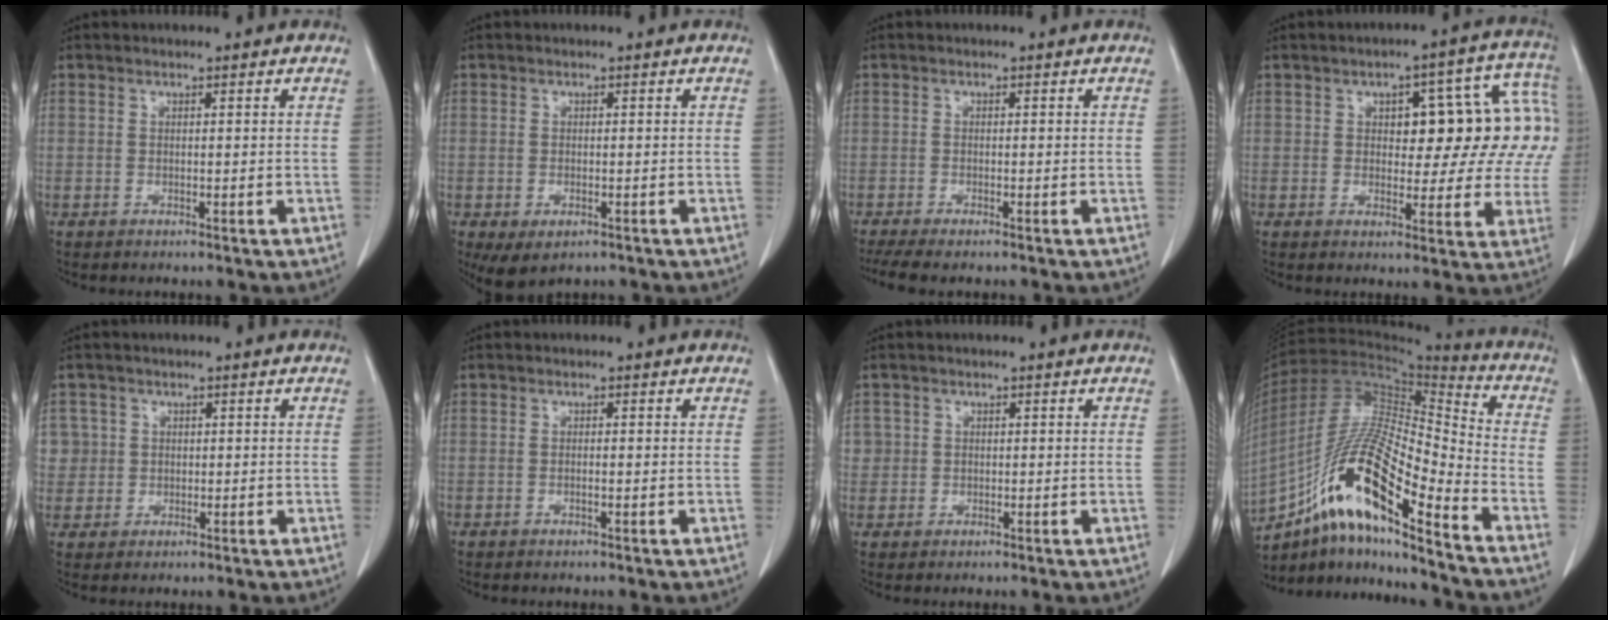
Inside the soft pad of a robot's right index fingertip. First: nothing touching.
{"total": 4.2, "force": [-2.2, 2.4, 2.7], "torque": [-0.047, -0.009, -0.027]}
{"total": 3.9, "force": [-3.0, 0.8, 2.3], "torque": [-0.045, -0.010, -0.051]}
{"total": 14.0, "force": [2.6, 6.1, 12.4], "torque": [-0.134, 0.044, 0.029]}
{"total": 4.6, "force": [1.1, 4.4, -0.1], "torque": [0.015, 0.012, 0.024]}
{"total": 0.5, "force": [-0.1, 0.0, 0.5], "torque": [-0.011, 0.000, -0.002]}
{"total": 2.2, "force": [0.4, 2.2, 0.1], "torque": [0.015, 0.003, 0.005]}
{"total": 18.9, "force": [-11.5, 2.5, 14.8], "torque": [-0.291, -0.002, -0.206]}